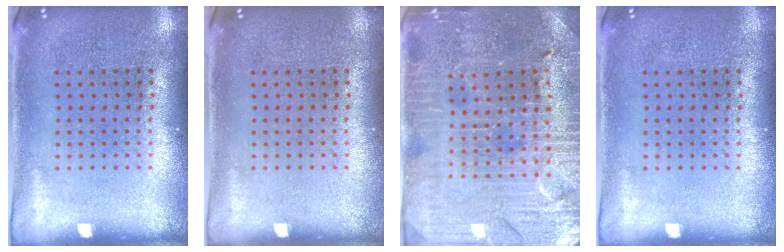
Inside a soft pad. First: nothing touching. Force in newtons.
{"total": 0.0}
{"total": 3.3, "press": 3.3, "slide": 0.6}
{"total": 0.0}